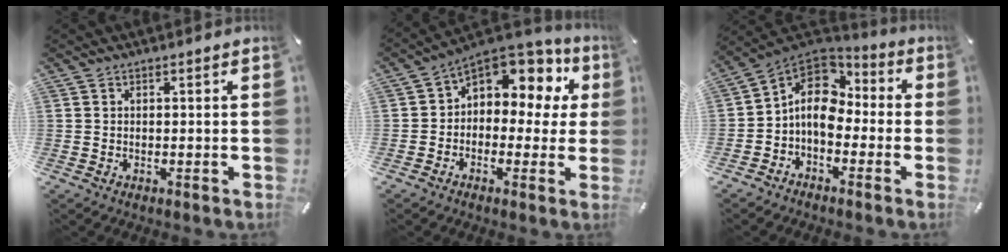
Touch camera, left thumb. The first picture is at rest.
{"total": 8.4, "force": [3.9, 6.0, 4.5], "torque": [-0.066, -0.039, 0.068]}
{"total": 10.6, "force": [-1.5, 8.0, 6.8], "torque": [-0.148, 0.015, -0.028]}